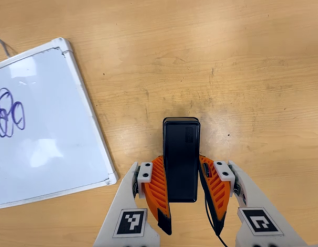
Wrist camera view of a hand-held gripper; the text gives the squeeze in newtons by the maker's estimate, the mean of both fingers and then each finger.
{"total": 4.7, "left": 3.1, "right": 6.3}